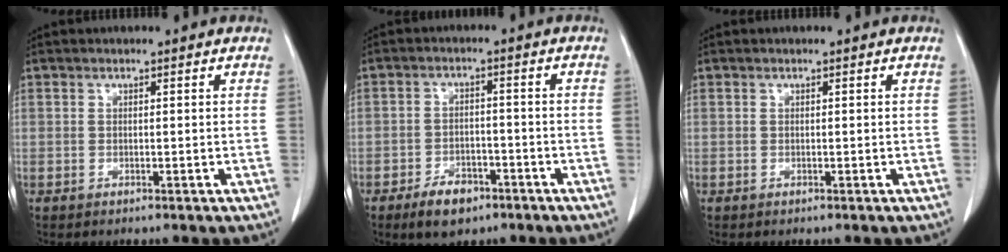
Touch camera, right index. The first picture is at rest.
{"total": 5.7, "force": [-3.8, 3.0, 3.1], "torque": [-0.054, 0.002, -0.058]}
{"total": 0.0}